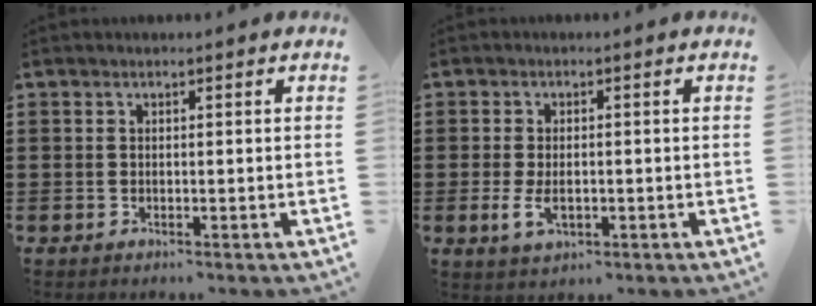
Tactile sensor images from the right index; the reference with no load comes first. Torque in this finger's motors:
{"motor_torque": [1.42, 0.71, 0.10, 0.09]}